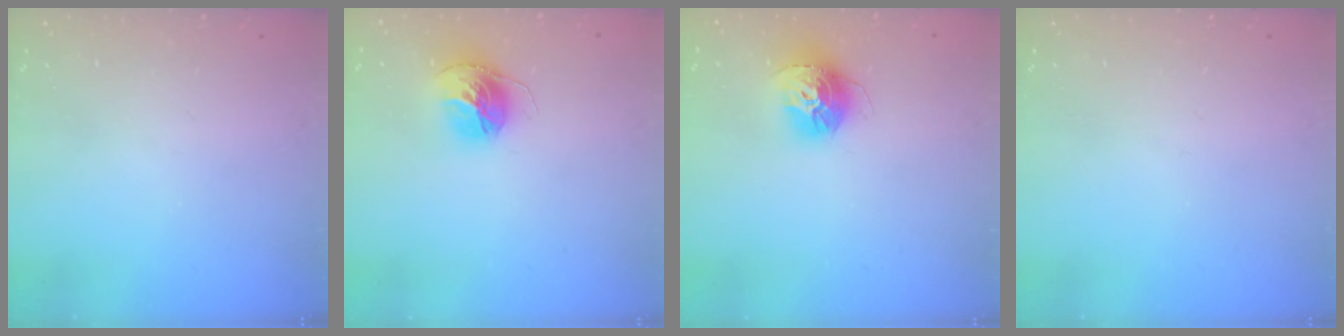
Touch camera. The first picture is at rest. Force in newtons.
{"total": 13.9, "press": 13.8, "slide": 1.4}
{"total": 13.8, "press": 13.8, "slide": 1.0}
{"total": 0.0}